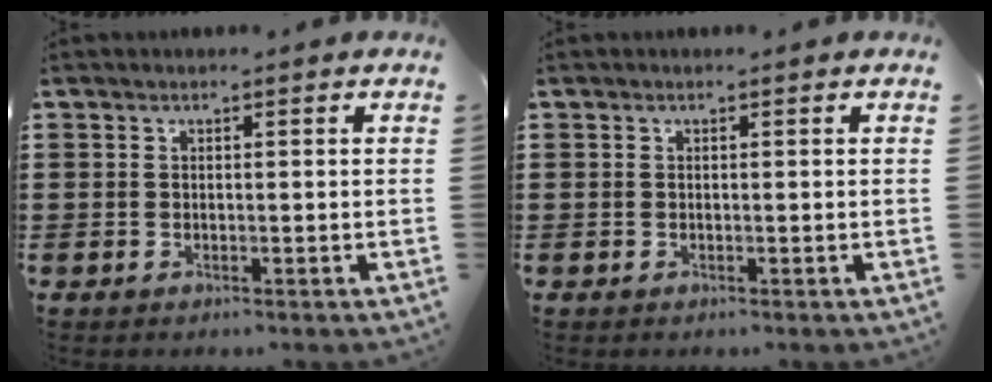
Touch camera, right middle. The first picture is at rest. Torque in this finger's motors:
{"motor_torque": [-0.32, -0.71, 0.05, 0.02]}